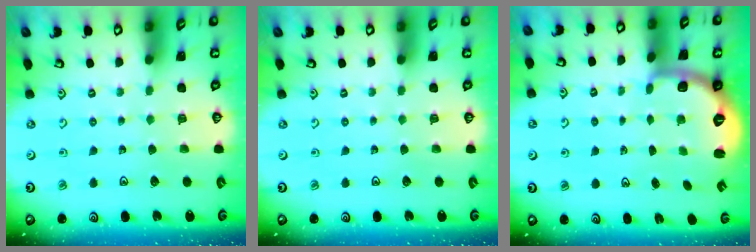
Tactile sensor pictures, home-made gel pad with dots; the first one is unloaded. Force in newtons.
{"total": 0.0}
{"total": 2.7, "press": 1.6, "slide": 2.1}